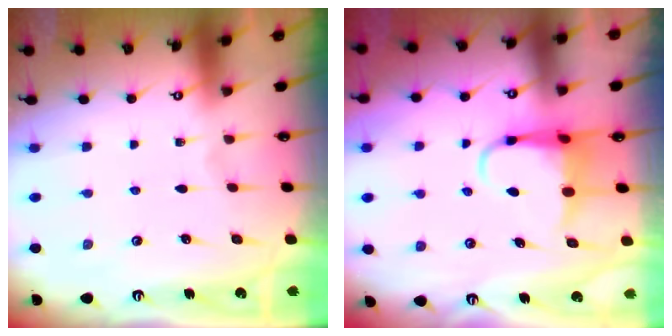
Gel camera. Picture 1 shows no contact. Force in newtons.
{"total": 6.1, "press": 6.0, "slide": 0.9}